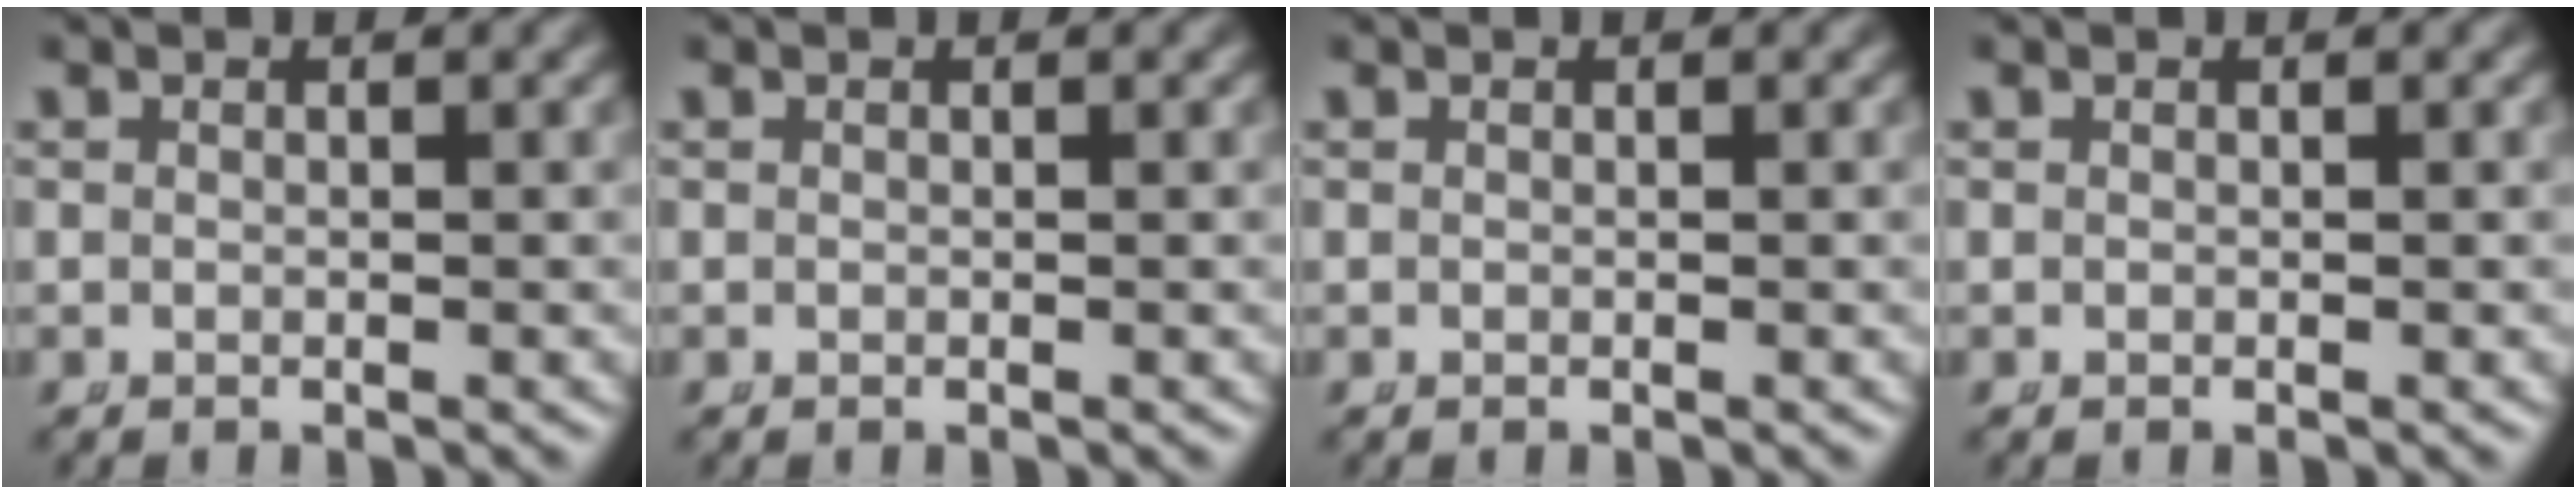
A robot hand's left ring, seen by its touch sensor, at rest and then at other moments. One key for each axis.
{"total": 0.0}
{"total": 0.0}
{"total": 0.0}